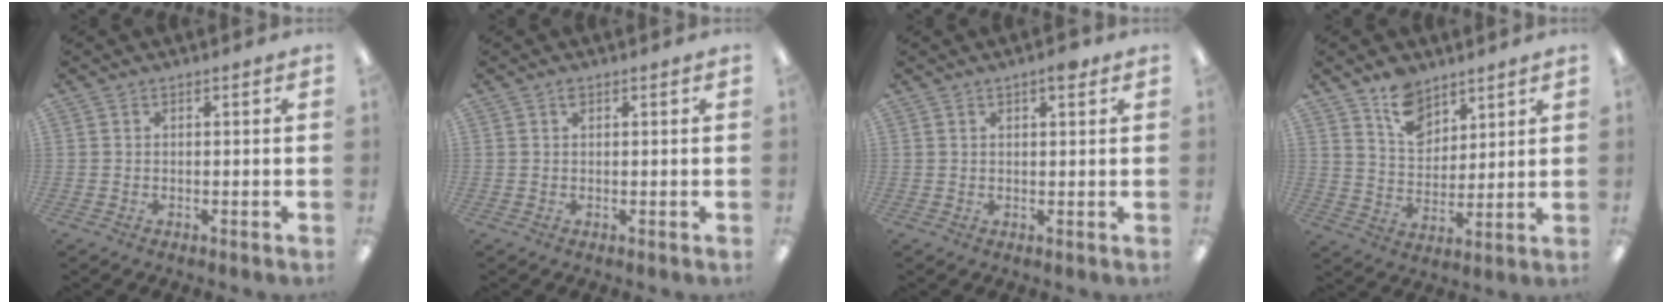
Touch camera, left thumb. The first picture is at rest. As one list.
[{"total": 1.0, "force": [0.6, 0.5, 0.6], "torque": [-0.014, 0.003, 0.010]}, {"total": 3.2, "force": [1.9, 1.2, 2.3], "torque": [-0.024, -0.005, 0.026]}, {"total": 10.2, "force": [7.4, 6.2, 3.2], "torque": [-0.051, -0.041, 0.138]}]